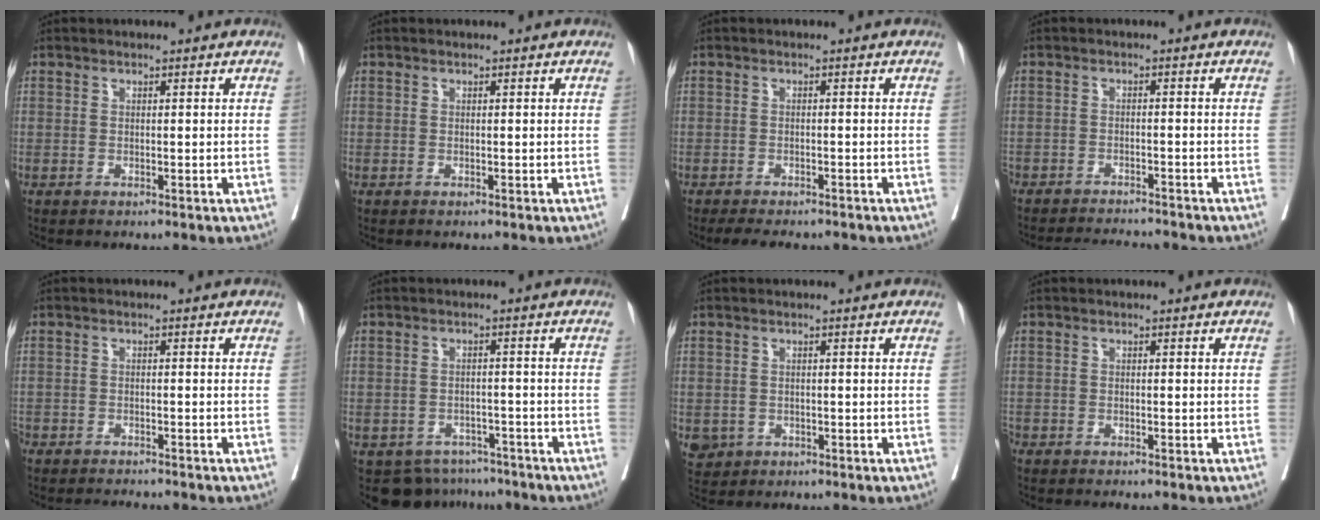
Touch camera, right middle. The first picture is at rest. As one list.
[{"total": 0.0}, {"total": 6.0, "force": [-5.2, 1.9, 2.4], "torque": [-0.026, -0.004, -0.073]}, {"total": 8.2, "force": [-7.9, 0.3, 2.0], "torque": [-0.025, -0.009, -0.116]}, {"total": 6.5, "force": [-6.2, 0.6, 2.0], "torque": [-0.026, -0.012, -0.091]}, {"total": 6.9, "force": [-5.7, 3.8, 0.1], "torque": [0.013, 0.014, -0.074]}, {"total": 2.9, "force": [-1.2, 2.6, 0.5], "torque": [-0.005, 0.003, -0.015]}, {"total": 4.3, "force": [-3.9, 0.3, 1.8], "torque": [-0.018, -0.007, -0.060]}]